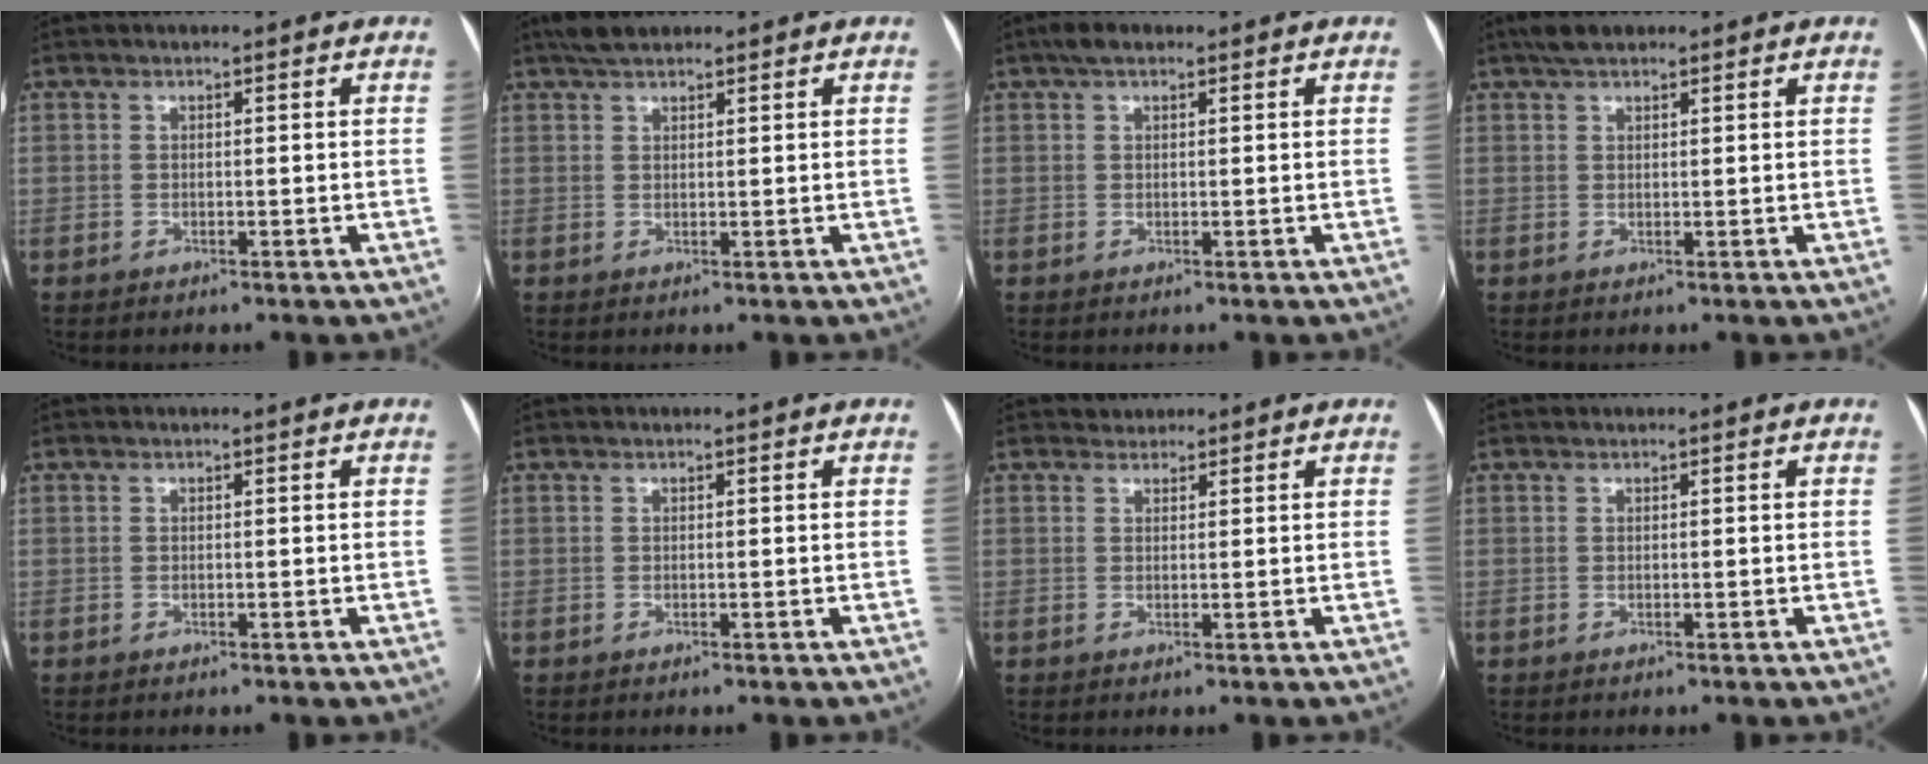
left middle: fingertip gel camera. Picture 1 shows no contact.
{"total": 3.5, "force": [2.9, 1.2, 1.7], "torque": [-0.035, 0.018, 0.053]}
{"total": 2.5, "force": [1.6, 1.0, 1.6], "torque": [-0.032, 0.020, 0.028]}
{"total": 3.3, "force": [2.5, 1.2, 1.7], "torque": [-0.035, 0.018, 0.044]}
{"total": 0.0}
{"total": 0.0}
{"total": 1.1, "force": [0.9, 0.5, -0.4], "torque": [0.006, 0.005, 0.012]}
{"total": 0.0}